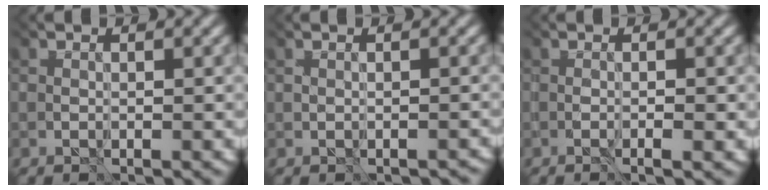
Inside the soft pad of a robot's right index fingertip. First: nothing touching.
{"total": 0.5, "force": [-0.5, 0.2, -0.1], "torque": [0.014, 0.005, -0.001]}
{"total": 1.5, "force": [-1.1, -0.2, 1.0], "torque": [-0.021, 0.000, -0.005]}